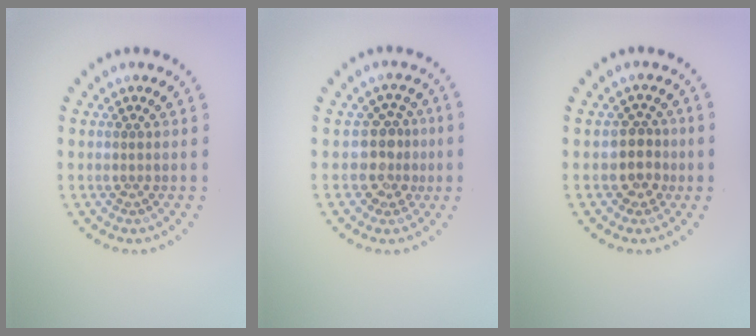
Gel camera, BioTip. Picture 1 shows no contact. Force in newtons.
{"total": 2.9, "press": 2.3, "slide": 1.8}
{"total": 2.5, "press": 2.2, "slide": 1.1}